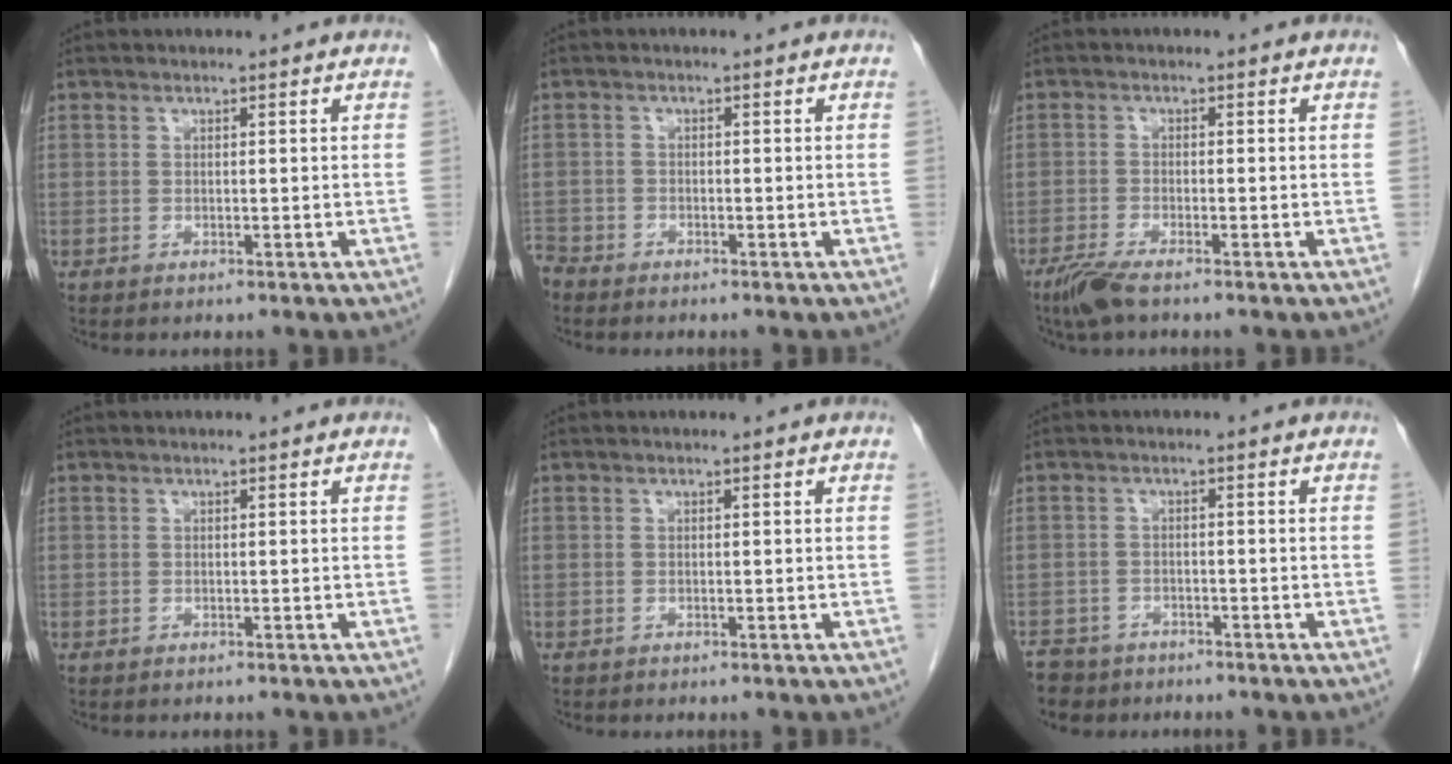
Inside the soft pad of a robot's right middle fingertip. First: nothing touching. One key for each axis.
{"total": 3.0, "fx": -2.8, "fy": 1.0, "fz": 0.1, "tx": -0.006, "ty": -0.005, "tz": -0.055}
{"total": 3.9, "fx": -3.0, "fy": 0.5, "fz": 2.5, "tx": -0.056, "ty": -0.010, "tz": -0.060}
{"total": 0.0}
{"total": 0.0}
{"total": 6.2, "fx": -5.0, "fy": 3.6, "fz": 0.8, "tx": -0.022, "ty": -0.003, "tz": -0.081}